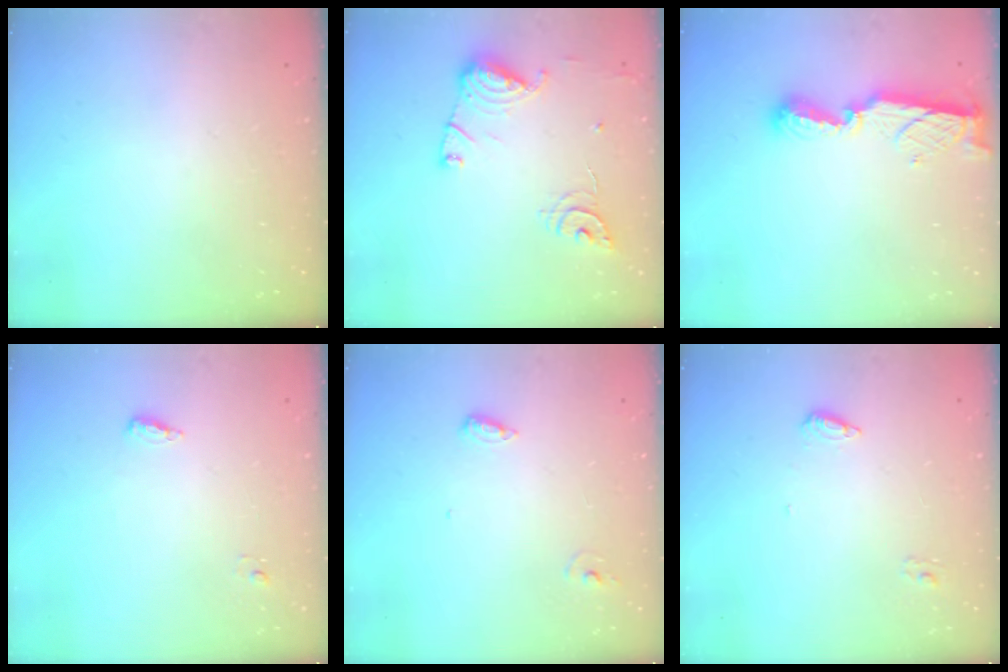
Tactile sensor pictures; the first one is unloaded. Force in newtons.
{"total": 13.7, "press": 13.6, "slide": 1.5}
{"total": 8.9, "press": 8.9, "slide": 0.1}
{"total": 4.6, "press": 4.4, "slide": 1.1}
{"total": 6.0, "press": 5.8, "slide": 1.5}
{"total": 7.0, "press": 7.0, "slide": 0.5}